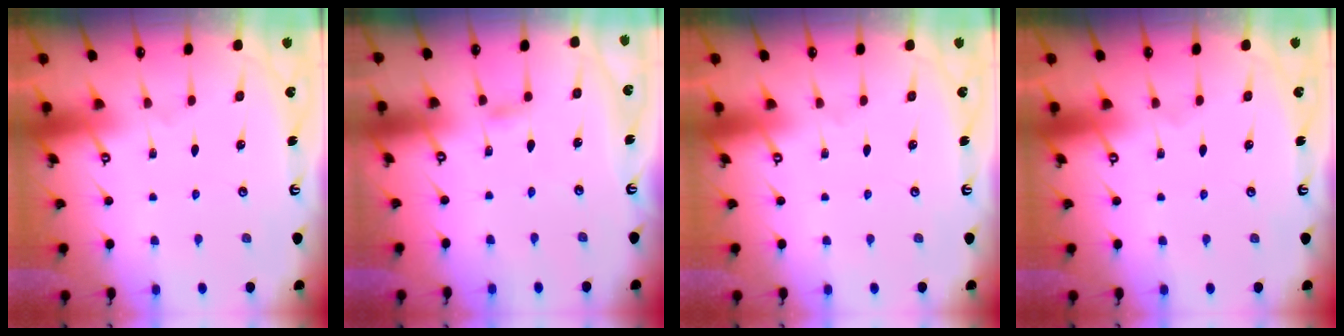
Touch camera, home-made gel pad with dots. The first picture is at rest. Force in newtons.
{"total": 2.7, "press": 2.7, "slide": 0.2}
{"total": 0.0}
{"total": 0.0}